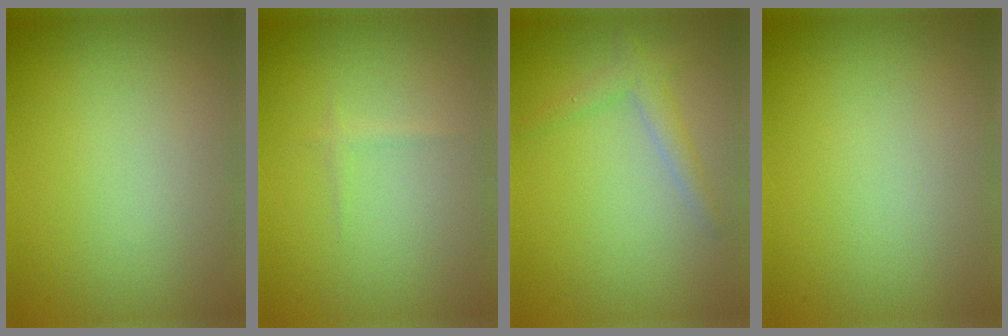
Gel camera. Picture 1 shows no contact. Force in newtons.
{"total": 0.6, "press": 0.6, "slide": 0.0}
{"total": 2.1, "press": 2.1, "slide": 0.1}
{"total": 0.0}